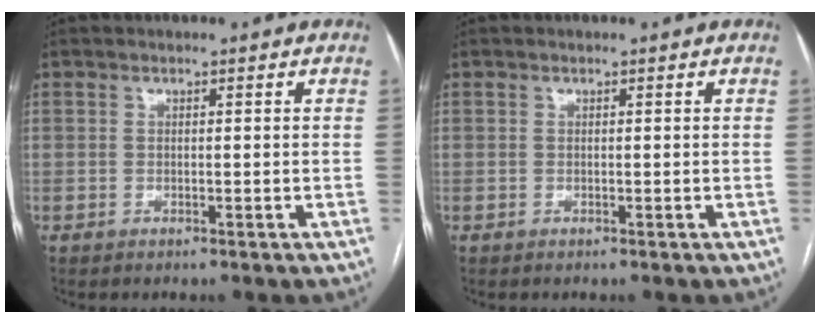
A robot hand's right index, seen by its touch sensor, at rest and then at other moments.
{"total": 0.0}